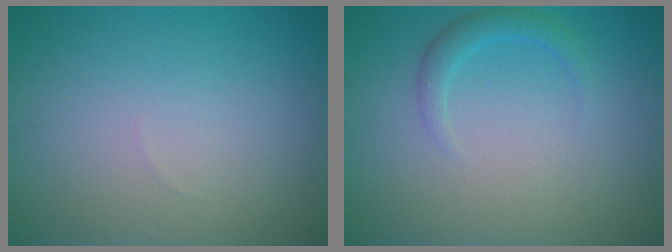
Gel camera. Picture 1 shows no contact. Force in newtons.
{"total": 1.7, "press": 1.7, "slide": 0.2}